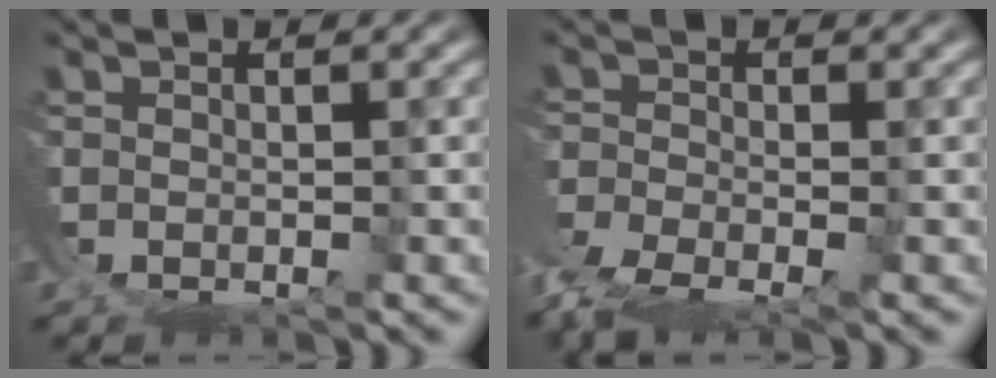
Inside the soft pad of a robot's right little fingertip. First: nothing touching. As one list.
[{"total": 3.5, "force": [-2.7, 0.8, 2.1], "torque": [-0.036, -0.020, -0.047]}]